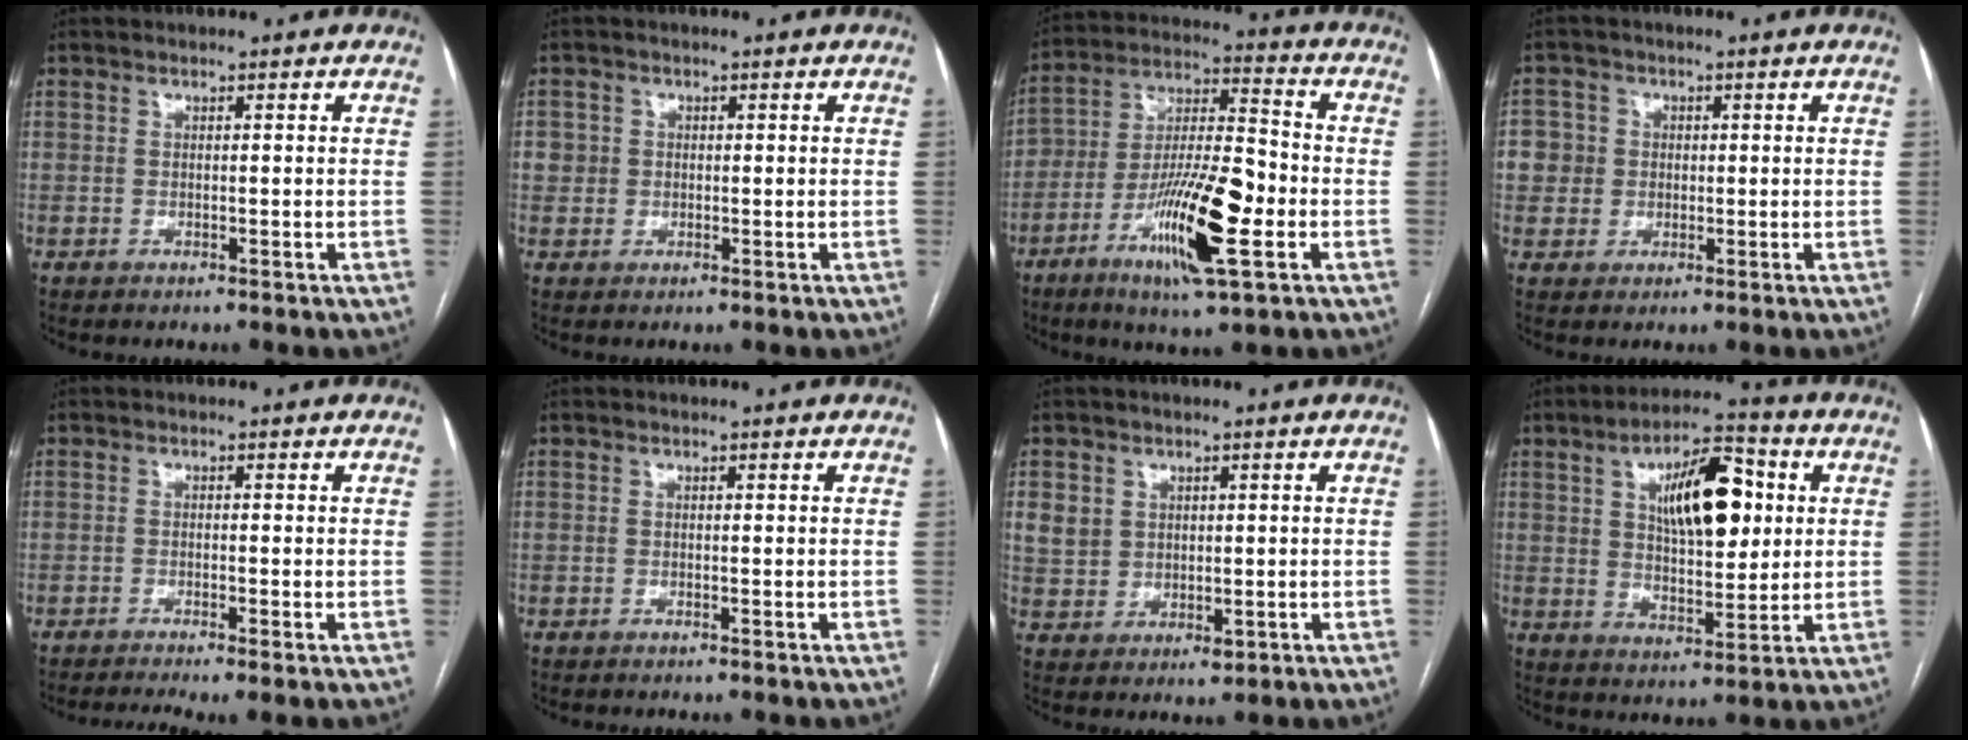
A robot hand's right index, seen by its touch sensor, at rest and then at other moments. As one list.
[{"total": 2.3, "force": [0.3, 2.3, 0.2], "torque": [0.009, 0.007, 0.004]}, {"total": 16.1, "force": [-5.9, 3.1, 14.6], "torque": [-0.271, -0.003, -0.100]}, {"total": 5.1, "force": [0.5, 5.1, 0.4], "torque": [-0.002, 0.016, 0.012]}, {"total": 5.1, "force": [-3.7, 0.2, 3.5], "torque": [-0.055, -0.005, -0.058]}, {"total": 0.0}, {"total": 5.4, "force": [1.5, 4.8, 1.9], "torque": [-0.036, 0.000, 0.040]}, {"total": 13.4, "force": [3.7, 5.1, 11.8], "torque": [-0.189, 0.018, 0.060]}]